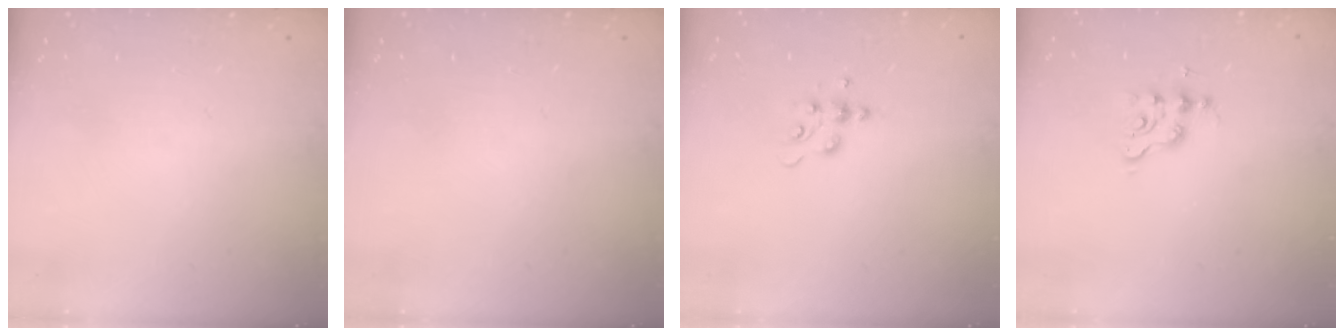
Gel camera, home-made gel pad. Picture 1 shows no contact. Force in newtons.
{"total": 0.0}
{"total": 5.1, "press": 5.1, "slide": 0.5}
{"total": 2.6, "press": 2.5, "slide": 0.7}